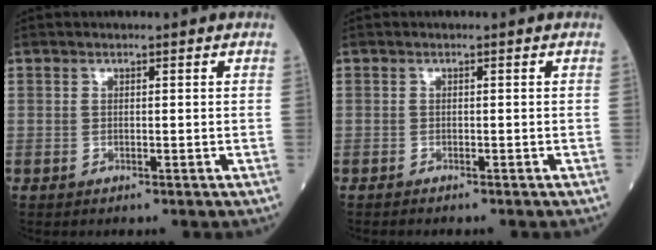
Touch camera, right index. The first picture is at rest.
{"total": 0.7, "force": [-0.7, 0.0, 0.1], "torque": [-0.006, -0.002, -0.013]}